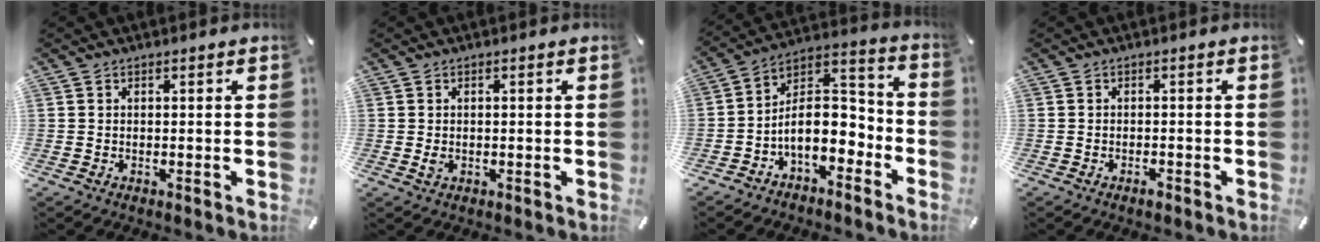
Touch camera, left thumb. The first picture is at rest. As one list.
[{"total": 1.3, "force": [0.0, 0.7, 1.1], "torque": [-0.021, 0.002, 0.000]}, {"total": 11.3, "force": [-3.9, 7.1, 7.9], "torque": [-0.136, 0.009, -0.071]}, {"total": 1.6, "force": [-1.0, 0.7, 1.0], "torque": [-0.019, 0.003, -0.019]}]